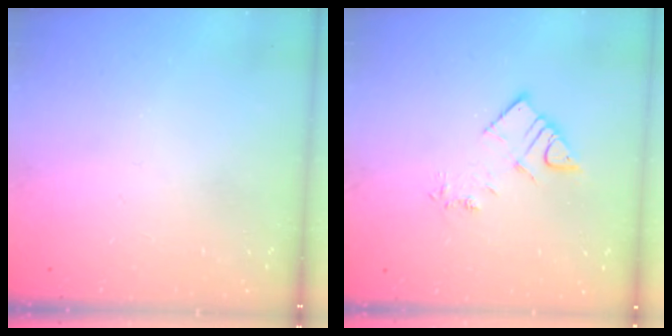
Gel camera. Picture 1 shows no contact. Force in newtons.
{"total": 7.1, "press": 7.1, "slide": 0.6}